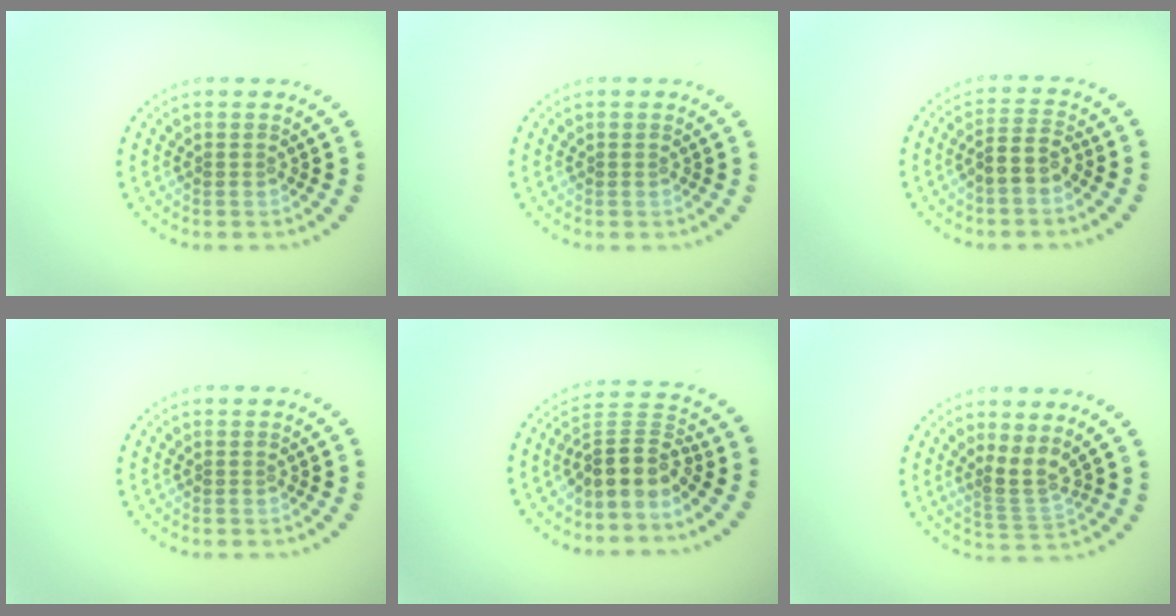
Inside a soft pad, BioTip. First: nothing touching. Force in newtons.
{"total": 0.0}
{"total": 2.5, "press": 2.2, "slide": 1.2}
{"total": 0.0}
{"total": 3.9, "press": 3.0, "slide": 2.5}
{"total": 2.7, "press": 1.9, "slide": 1.8}